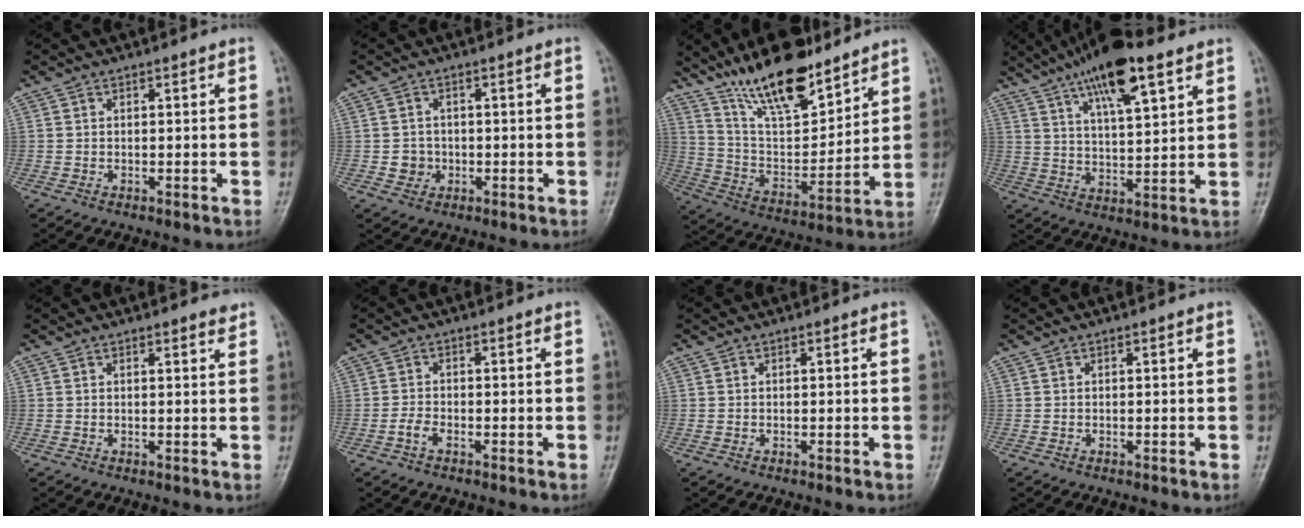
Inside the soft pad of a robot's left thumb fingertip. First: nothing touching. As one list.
[{"total": 2.8, "force": [-0.5, 2.6, 0.6], "torque": [0.006, 0.007, -0.007]}, {"total": 18.5, "force": [13.9, 6.2, 10.5], "torque": [-0.139, -0.077, 0.252]}, {"total": 15.4, "force": [9.2, 4.6, 11.5], "torque": [-0.177, -0.025, 0.156]}, {"total": 1.9, "force": [1.6, 0.4, 0.8], "torque": [-0.006, -0.007, 0.020]}, {"total": 1.9, "force": [-1.1, 1.0, 1.3], "torque": [-0.029, 0.007, -0.024]}, {"total": 0.0}, {"total": 0.0}]